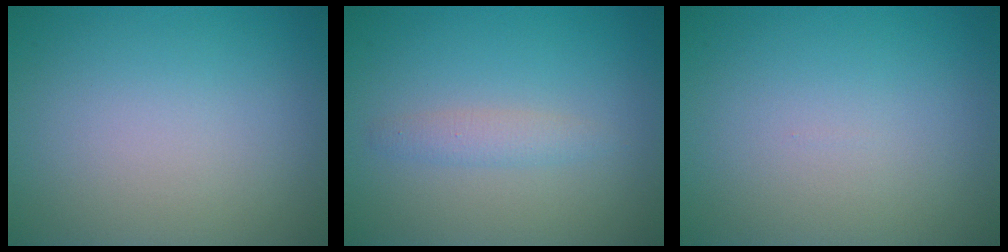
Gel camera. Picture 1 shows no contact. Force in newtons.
{"total": 1.5, "press": 1.5, "slide": 0.0}
{"total": 0.0}